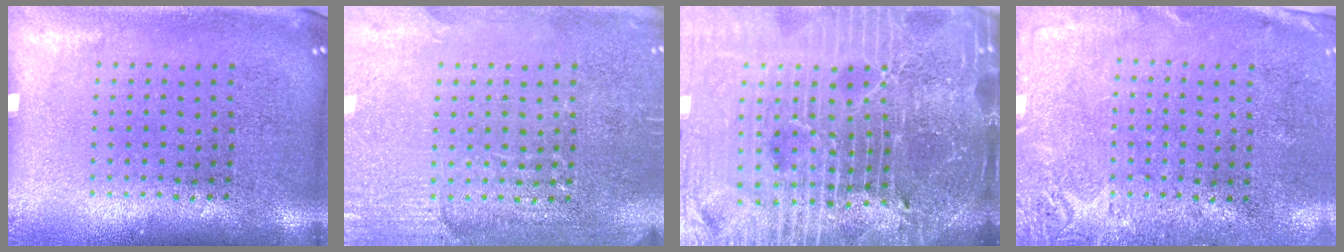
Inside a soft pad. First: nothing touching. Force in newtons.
{"total": 2.9, "press": 2.8, "slide": 0.8}
{"total": 7.3, "press": 6.3, "slide": 3.7}
{"total": 2.6, "press": 2.1, "slide": 1.6}